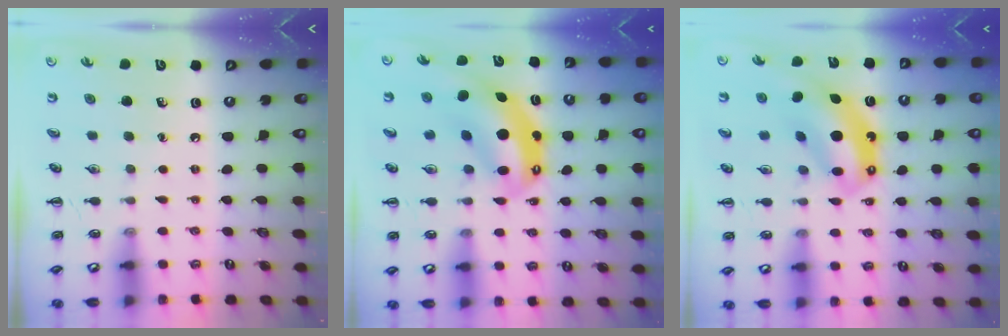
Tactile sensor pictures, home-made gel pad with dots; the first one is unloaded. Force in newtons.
{"total": 9.2, "press": 8.9, "slide": 2.4}
{"total": 10.9, "press": 10.5, "slide": 3.0}